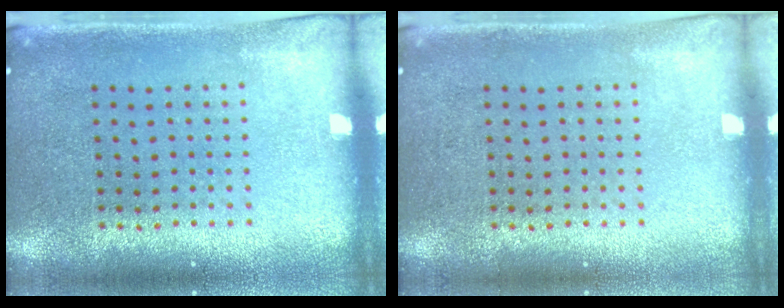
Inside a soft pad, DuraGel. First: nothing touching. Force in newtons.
{"total": 0.0}